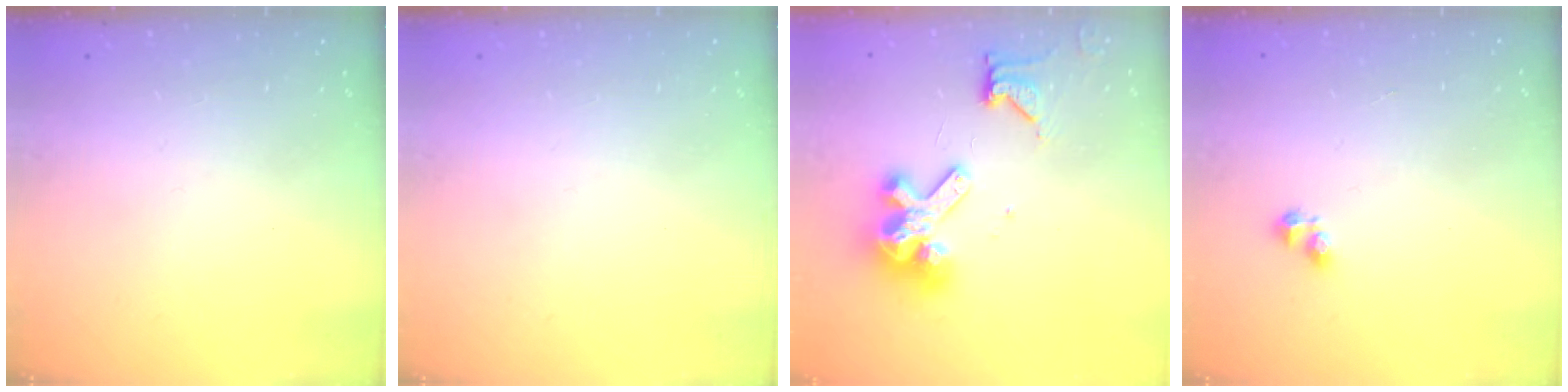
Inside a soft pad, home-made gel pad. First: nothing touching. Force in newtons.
{"total": 0.0}
{"total": 13.3, "press": 13.2, "slide": 1.6}
{"total": 2.7, "press": 2.7, "slide": 0.4}